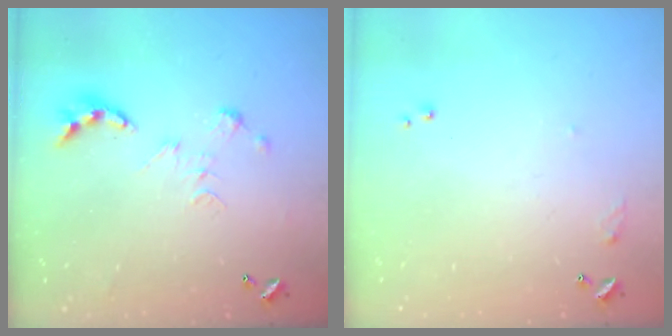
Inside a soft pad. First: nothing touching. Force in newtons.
{"total": 6.5, "press": 6.5, "slide": 0.7}